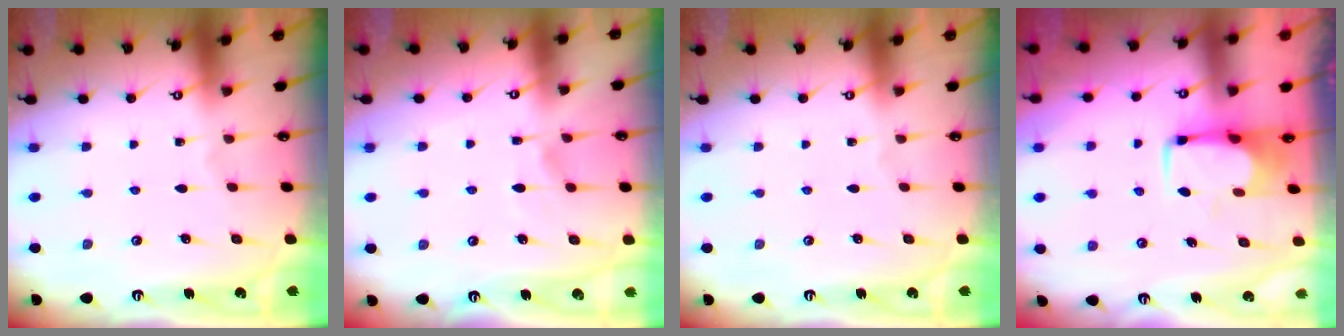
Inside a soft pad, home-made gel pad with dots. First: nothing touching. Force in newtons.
{"total": 3.9, "press": 3.9, "slide": 0.3}
{"total": 0.0}
{"total": 3.7, "press": 3.6, "slide": 0.7}